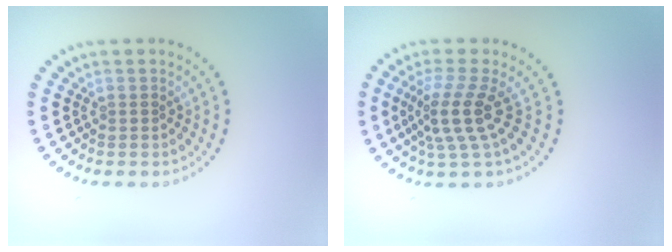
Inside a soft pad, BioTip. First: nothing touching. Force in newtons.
{"total": 3.8, "press": 2.7, "slide": 2.6}